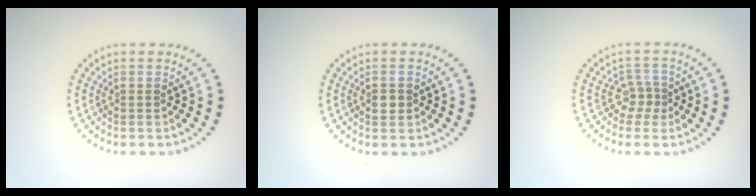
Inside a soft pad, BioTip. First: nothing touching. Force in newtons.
{"total": 1.6, "press": 1.6, "slide": 0.3}
{"total": 1.9, "press": 1.4, "slide": 1.3}